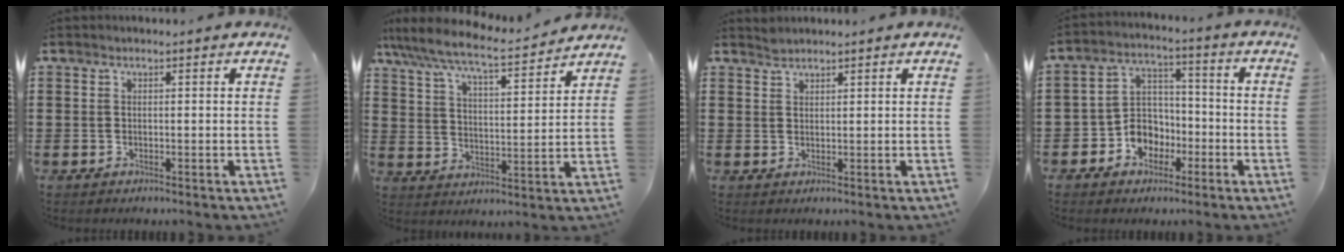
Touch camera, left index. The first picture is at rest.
{"total": 6.9, "force": [6.1, 0.4, 3.2], "torque": [-0.087, -0.040, 0.099]}
{"total": 1.3, "force": [1.3, 0.2, 0.2], "torque": [-0.006, -0.001, 0.025]}
{"total": 6.7, "force": [-3.0, 5.6, 2.1], "torque": [-0.062, 0.013, -0.059]}